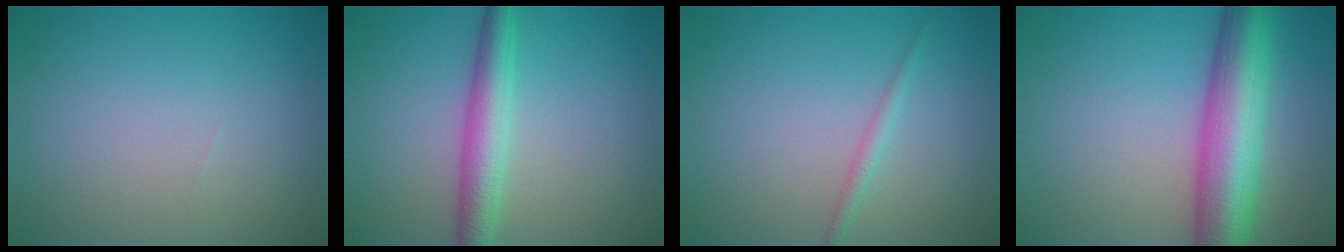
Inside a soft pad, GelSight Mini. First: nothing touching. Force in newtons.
{"total": 4.0, "press": 4.0, "slide": 0.1}
{"total": 1.1, "press": 1.1, "slide": 0.0}
{"total": 9.3, "press": 9.3, "slide": 0.2}